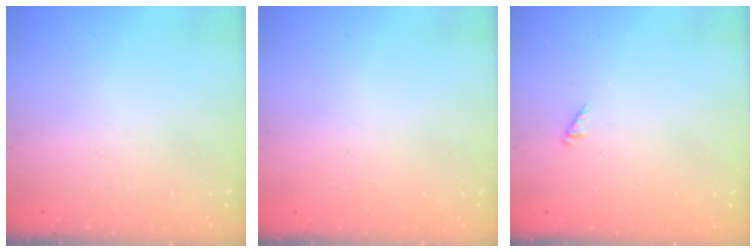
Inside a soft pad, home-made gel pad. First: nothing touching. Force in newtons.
{"total": 0.0}
{"total": 0.0}